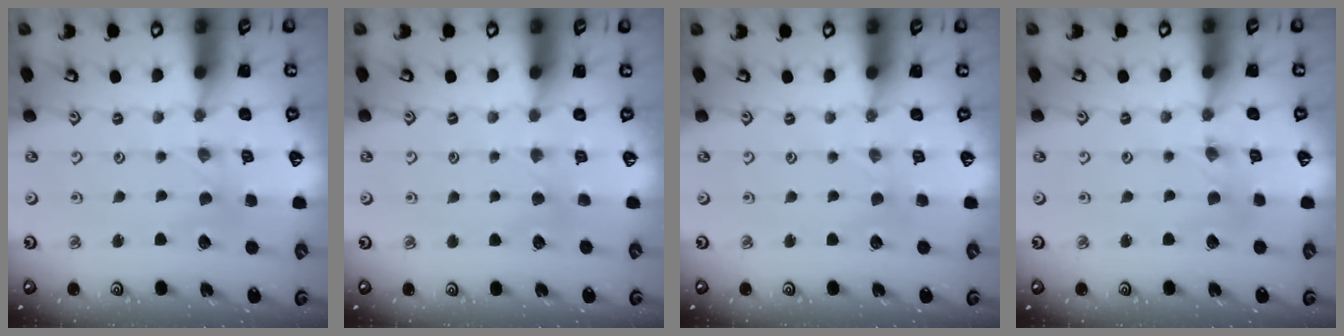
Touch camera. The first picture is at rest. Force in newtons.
{"total": 3.3, "press": 3.2, "slide": 0.6}
{"total": 0.0}
{"total": 1.3, "press": 1.3, "slide": 0.2}